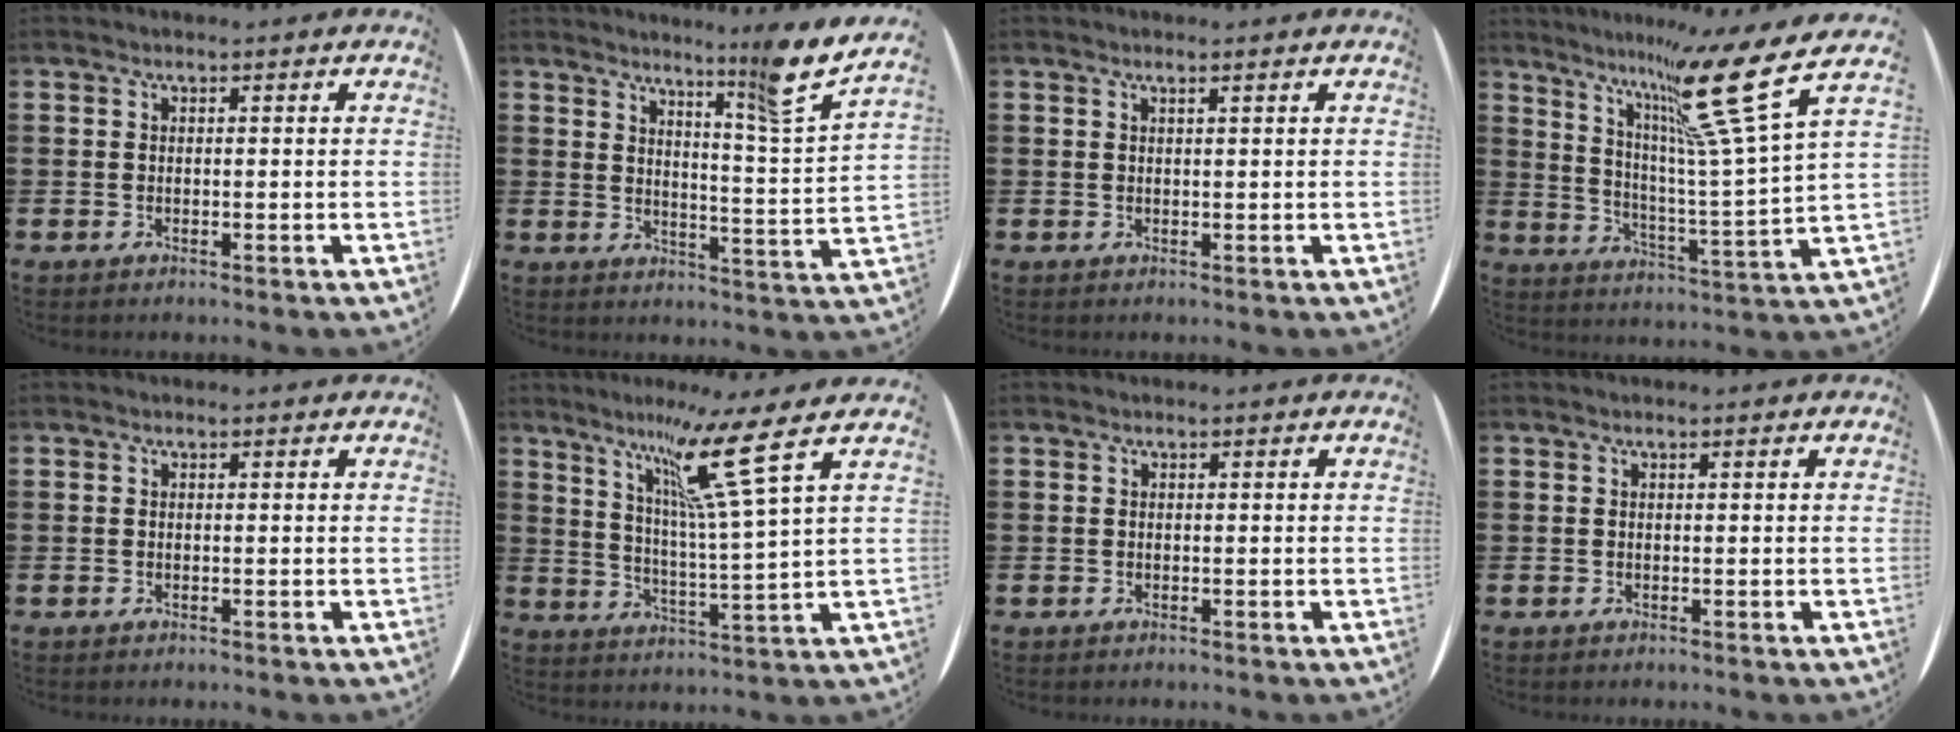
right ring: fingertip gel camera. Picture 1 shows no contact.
{"total": 7.5, "force": [6.0, -1.3, 4.4], "torque": [-0.073, -0.047, 0.087]}
{"total": 0.6, "force": [0.4, -0.2, 0.4], "torque": [-0.005, -0.001, 0.007]}
{"total": 15.2, "force": [8.6, 0.2, 12.6], "torque": [-0.232, -0.039, 0.119]}
{"total": 0.0}
{"total": 11.9, "force": [7.0, -0.8, 9.6], "torque": [-0.198, -0.015, 0.106]}
{"total": 0.0}
{"total": 0.0}